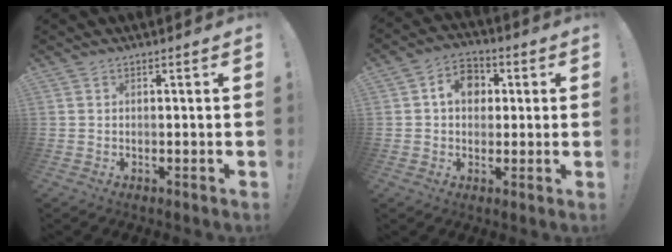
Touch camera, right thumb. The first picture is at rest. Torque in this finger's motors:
{"motor_torque": [1.14, 1.04, 0.11, -0.05, 0.00]}